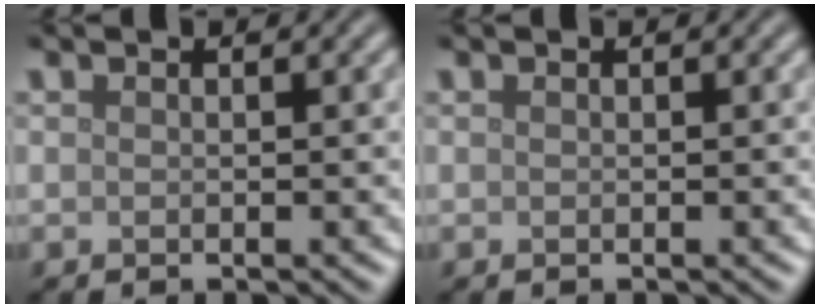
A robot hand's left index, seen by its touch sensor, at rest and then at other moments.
{"total": 0.0}